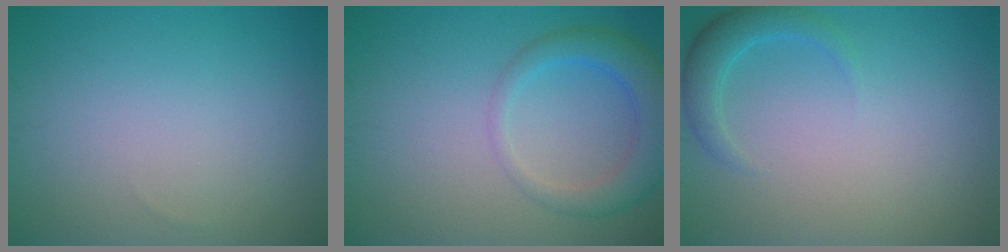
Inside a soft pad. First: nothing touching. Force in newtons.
{"total": 4.2, "press": 4.2, "slide": 0.4}
{"total": 2.4, "press": 2.4, "slide": 0.1}